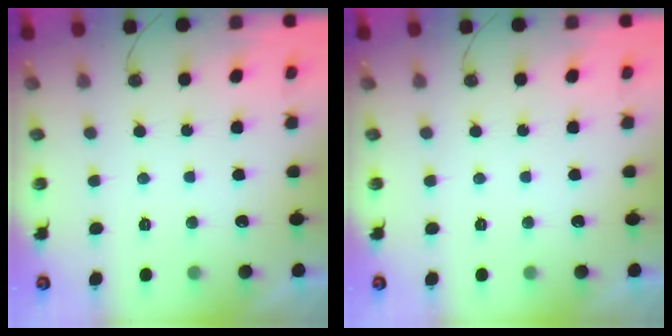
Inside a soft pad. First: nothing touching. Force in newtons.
{"total": 0.0}